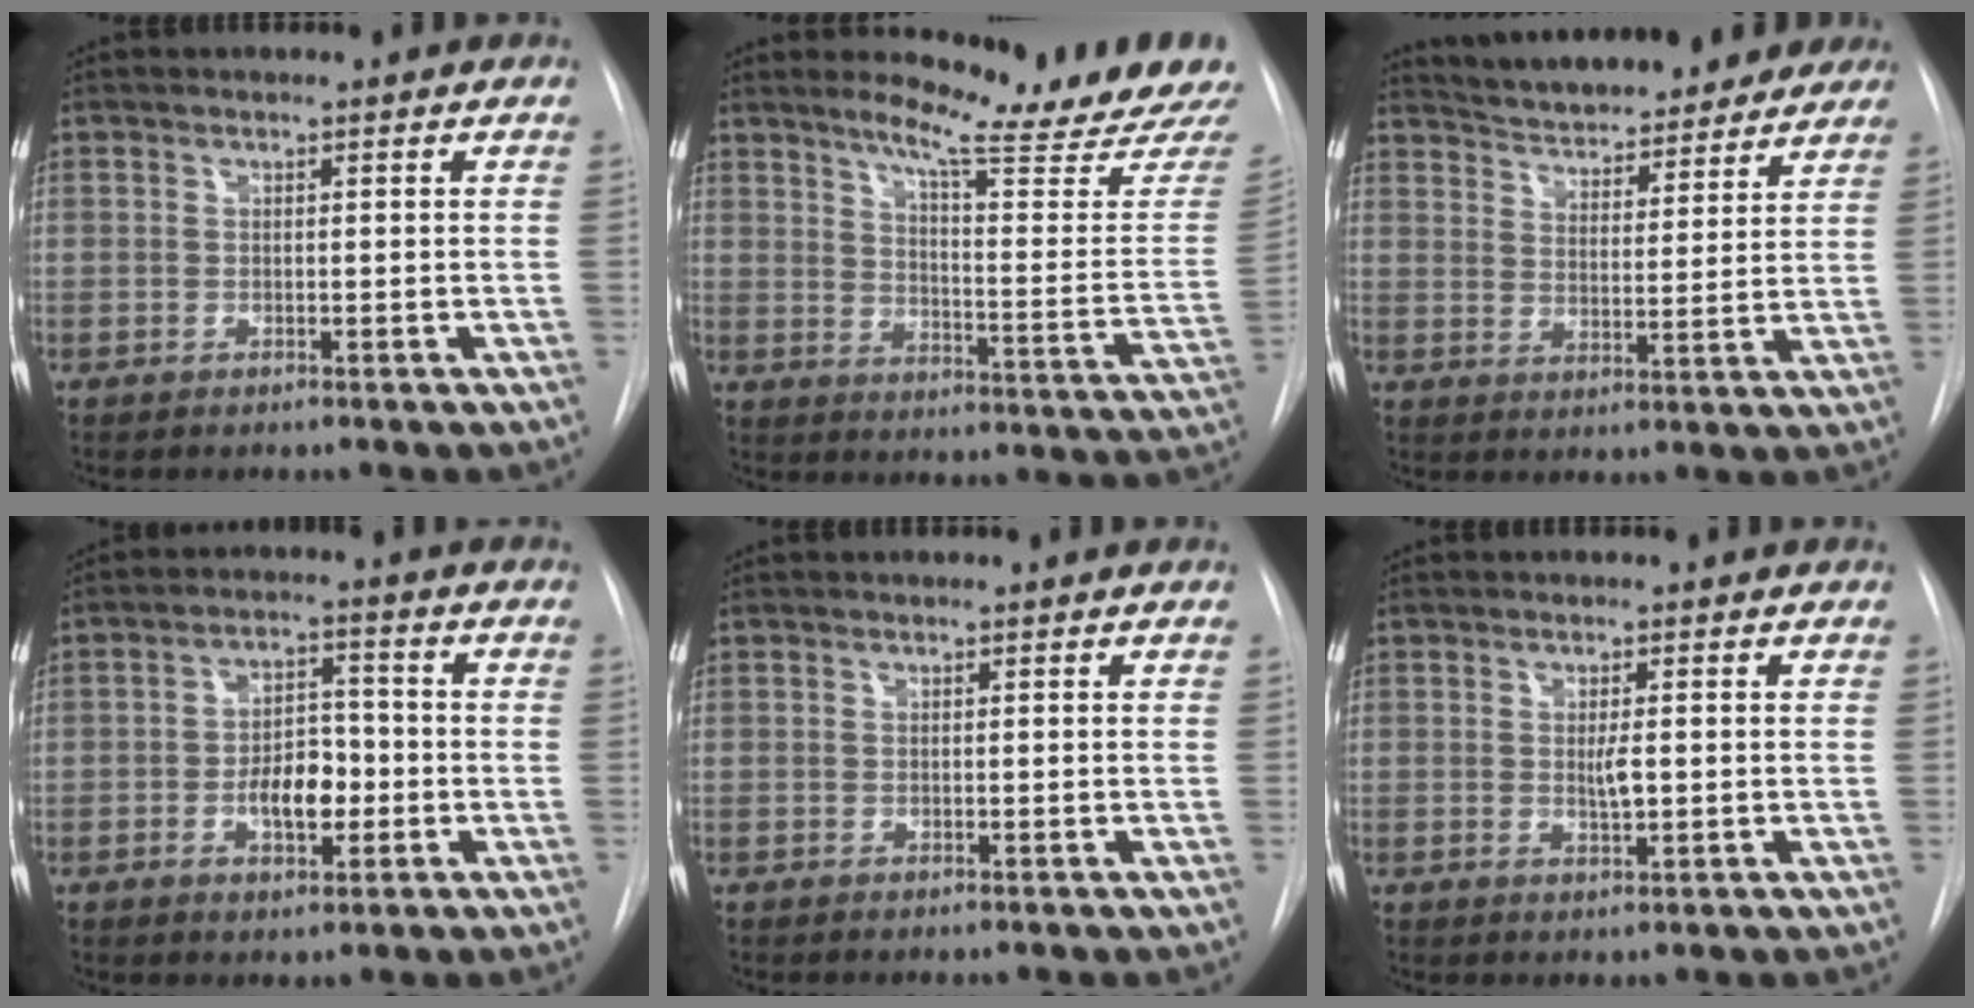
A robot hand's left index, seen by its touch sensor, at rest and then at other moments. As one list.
[{"total": 17.4, "force": [15.8, -1.6, 7.0], "torque": [-0.104, -0.105, 0.201]}, {"total": 20.3, "force": [18.4, 5.6, 6.5], "torque": [-0.099, 0.008, 0.244]}, {"total": 6.6, "force": [-1.8, 3.3, 5.4], "torque": [-0.092, 0.012, -0.026]}, {"total": 0.0}, {"total": 2.2, "force": [0.1, 0.5, 2.1], "torque": [-0.038, -0.003, 0.003]}]